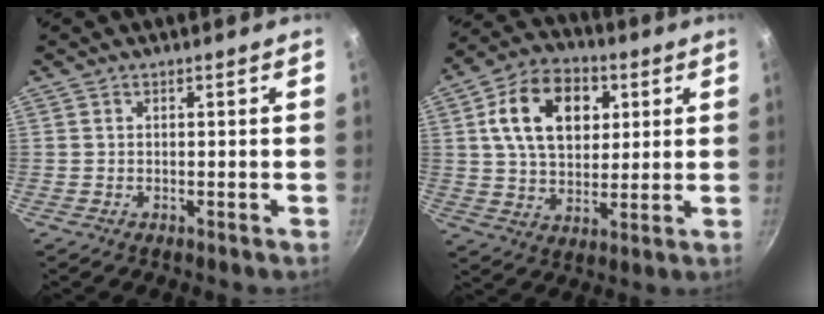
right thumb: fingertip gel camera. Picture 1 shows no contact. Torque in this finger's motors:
{"motor_torque": [-0.53, 2.85, 1.54, 0.34, 0.22]}